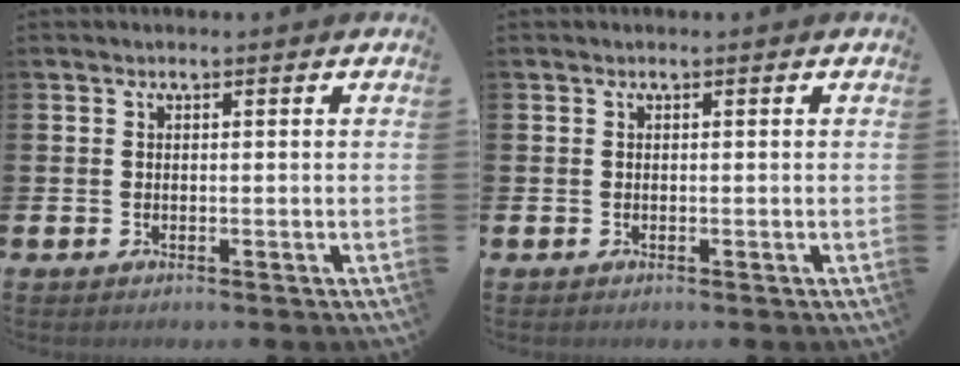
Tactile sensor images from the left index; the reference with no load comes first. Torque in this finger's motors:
{"motor_torque": [-0.01, 0.01, 0.00, 0.00]}